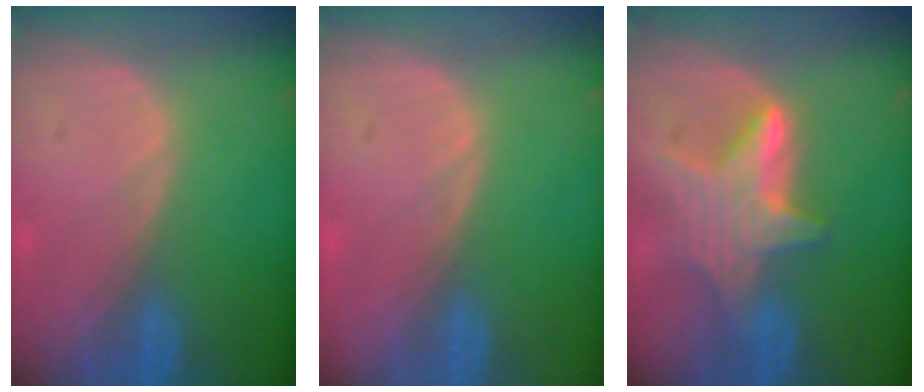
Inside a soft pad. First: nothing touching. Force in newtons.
{"total": 0.0}
{"total": 7.1, "press": 7.1, "slide": 0.3}